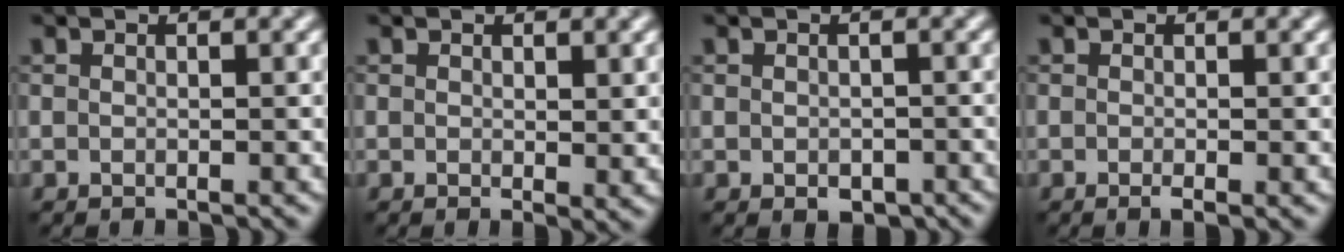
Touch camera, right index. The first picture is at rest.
{"total": 1.4, "force": [0.5, 0.6, 1.2], "torque": [-0.015, -0.006, 0.012]}
{"total": 1.5, "force": [-0.8, 1.1, 0.8], "torque": [-0.011, -0.003, -0.007]}
{"total": 0.8, "force": [-0.3, 0.1, 0.7], "torque": [-0.012, -0.004, -0.005]}